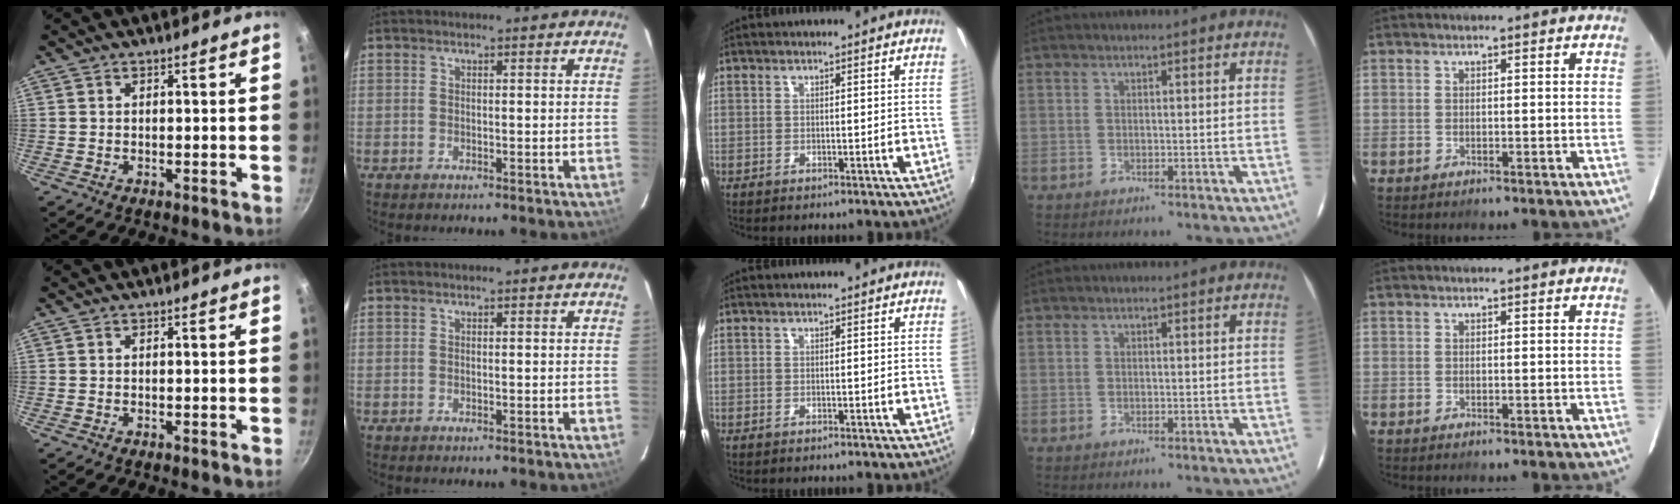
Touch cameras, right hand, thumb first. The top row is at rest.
{}